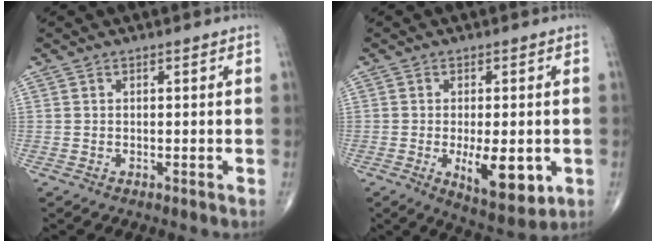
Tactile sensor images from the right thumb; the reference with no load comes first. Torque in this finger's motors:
{"motor_torque": [1.45, 1.58, 0.46, -0.57, 0.29]}